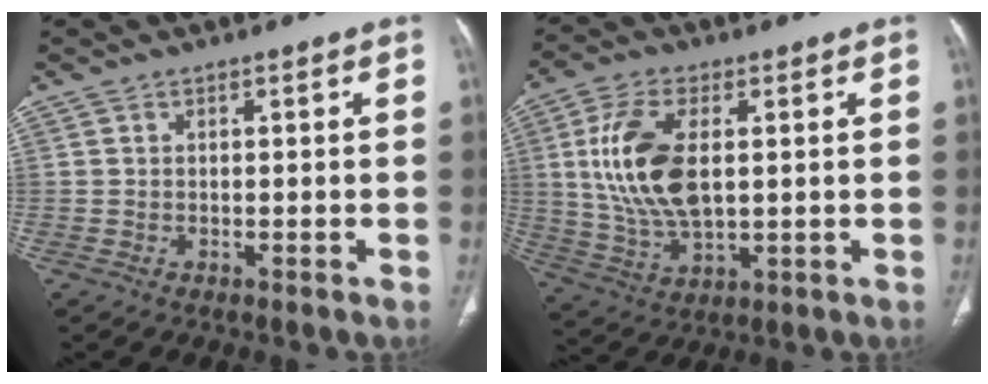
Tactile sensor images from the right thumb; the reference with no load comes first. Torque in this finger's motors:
{"motor_torque": [-0.70, 1.33, 1.12, 1.08, 0.32]}